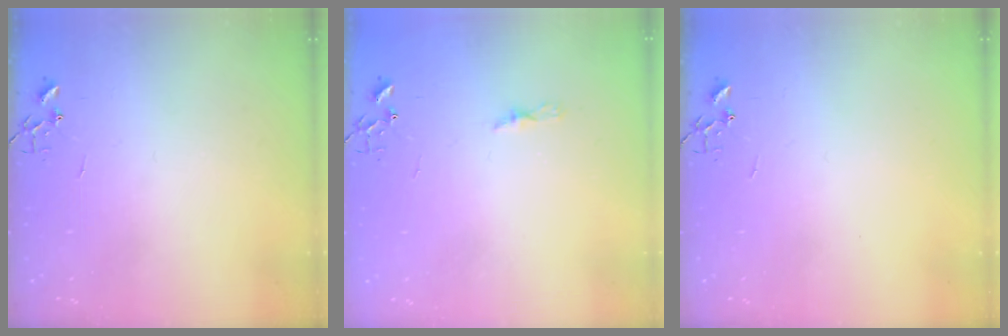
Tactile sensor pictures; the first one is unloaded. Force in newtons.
{"total": 3.9, "press": 3.9, "slide": 0.5}
{"total": 0.0}